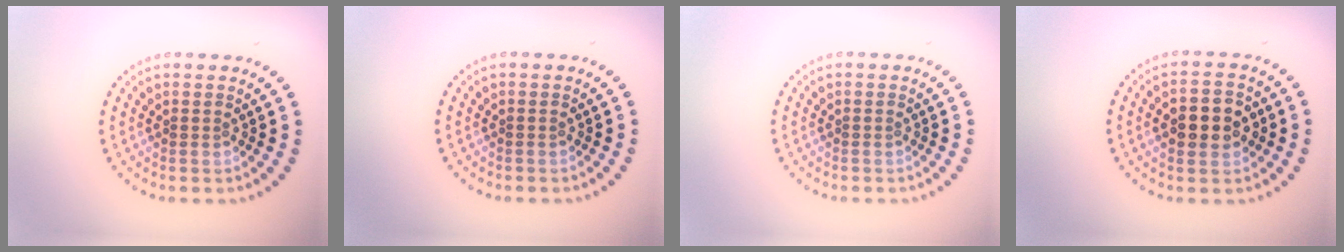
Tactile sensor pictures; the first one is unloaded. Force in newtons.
{"total": 0.0}
{"total": 0.0}
{"total": 4.6, "press": 4.6, "slide": 0.3}